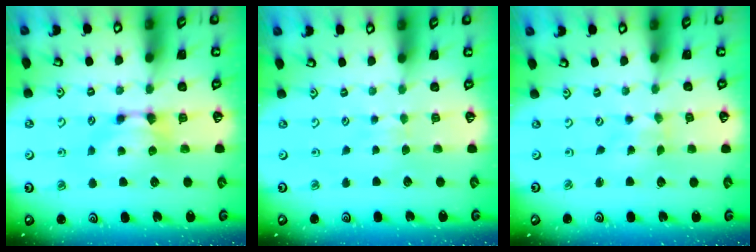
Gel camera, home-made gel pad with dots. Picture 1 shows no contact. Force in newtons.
{"total": 3.5, "press": 3.5, "slide": 0.3}
{"total": 5.0, "press": 4.9, "slide": 0.8}